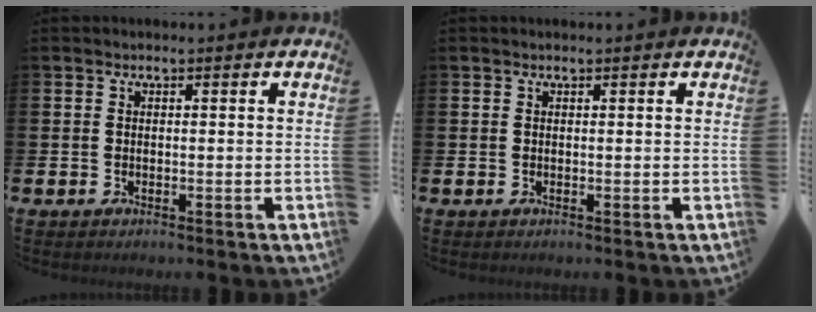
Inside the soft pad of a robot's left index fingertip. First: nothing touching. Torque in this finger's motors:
{"motor_torque": [0.61, -0.92, 0.03, 0.00]}